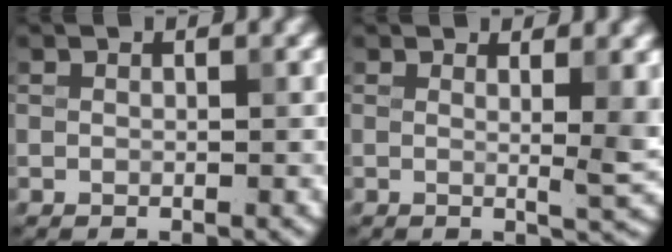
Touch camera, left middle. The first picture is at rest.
{"total": 2.9, "force": [1.0, 0.4, 2.6], "torque": [-0.028, -0.002, 0.014]}